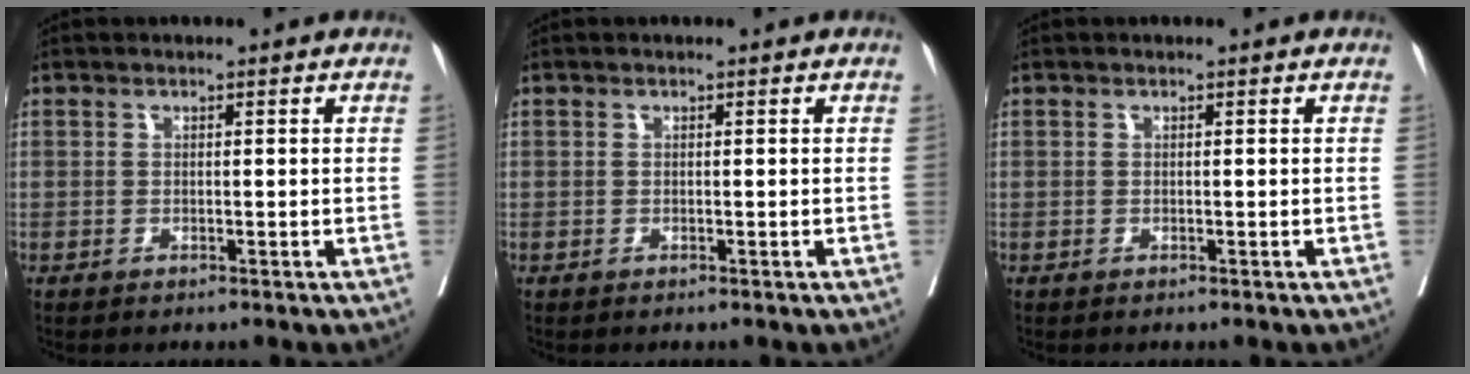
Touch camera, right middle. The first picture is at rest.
{"total": 0.0}
{"total": 0.0}